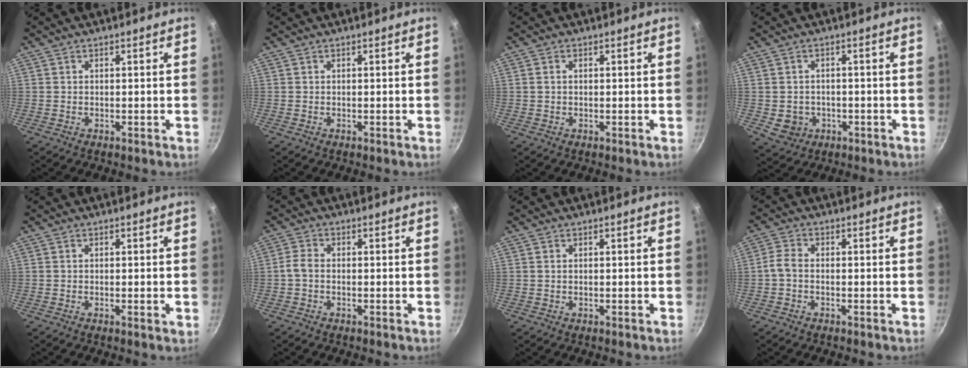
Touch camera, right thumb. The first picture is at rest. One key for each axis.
{"total": 0.0}
{"total": 1.3, "fx": 0.2, "fy": 1.0, "fz": 0.9, "tx": -0.017, "ty": 0.005, "tz": 0.002}
{"total": 5.0, "fx": -1.2, "fy": 4.4, "fz": 2.1, "tx": -0.023, "ty": 0.013, "tz": -0.001}
{"total": 0.8, "fx": -0.1, "fy": 0.1, "fz": 0.8, "tx": -0.013, "ty": -0.002, "tz": -0.005}
{"total": 2.6, "fx": -0.7, "fy": 1.7, "fz": 1.8, "tx": -0.043, "ty": 0.013, "tz": -0.020}
{"total": 0.5, "fx": 0.2, "fy": 0.4, "fz": 0.4, "tx": -0.008, "ty": 0.001, "tz": 0.003}
{"total": 2.8, "fx": -1.0, "fy": 1.5, "fz": 2.1, "tx": -0.054, "ty": 0.013, "tz": -0.029}